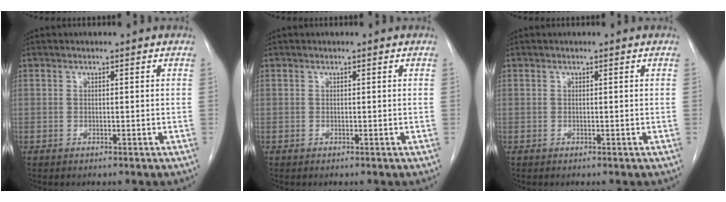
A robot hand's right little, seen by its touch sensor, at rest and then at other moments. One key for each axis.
{"total": 0.0}
{"total": 0.0}